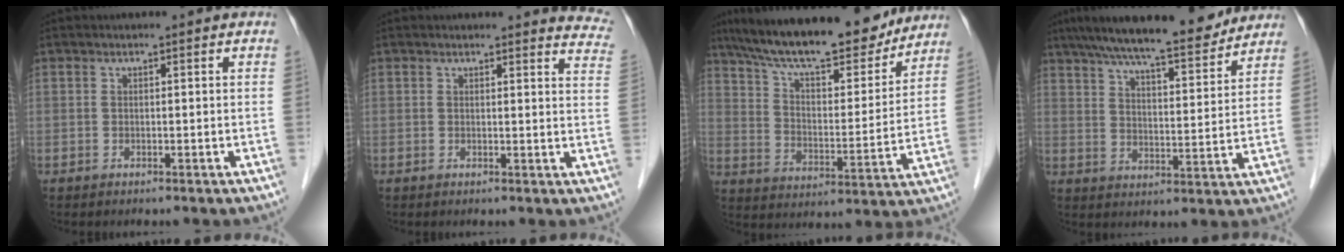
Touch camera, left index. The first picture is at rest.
{"total": 8.4, "force": [8.2, 1.6, 0.8], "torque": [0.032, -0.047, 0.045]}
{"total": 22.7, "force": [19.3, 5.5, 10.7], "torque": [-0.180, 0.010, 0.289]}
{"total": 16.9, "force": [14.8, 2.4, 7.9], "torque": [-0.127, 0.012, 0.219]}